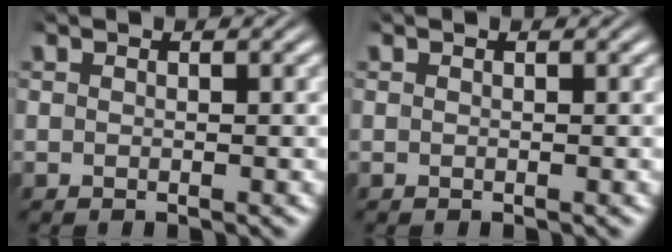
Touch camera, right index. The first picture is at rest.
{"total": 0.0}